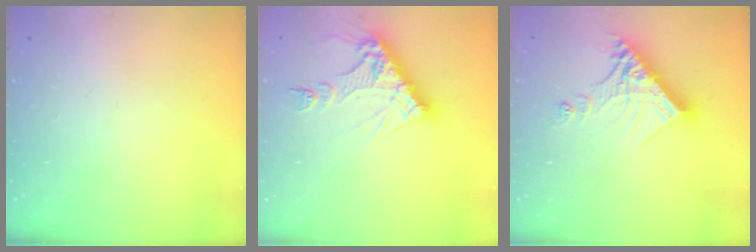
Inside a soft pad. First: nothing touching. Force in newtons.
{"total": 12.9, "press": 12.8, "slide": 1.3}
{"total": 14.6, "press": 14.5, "slide": 1.3}